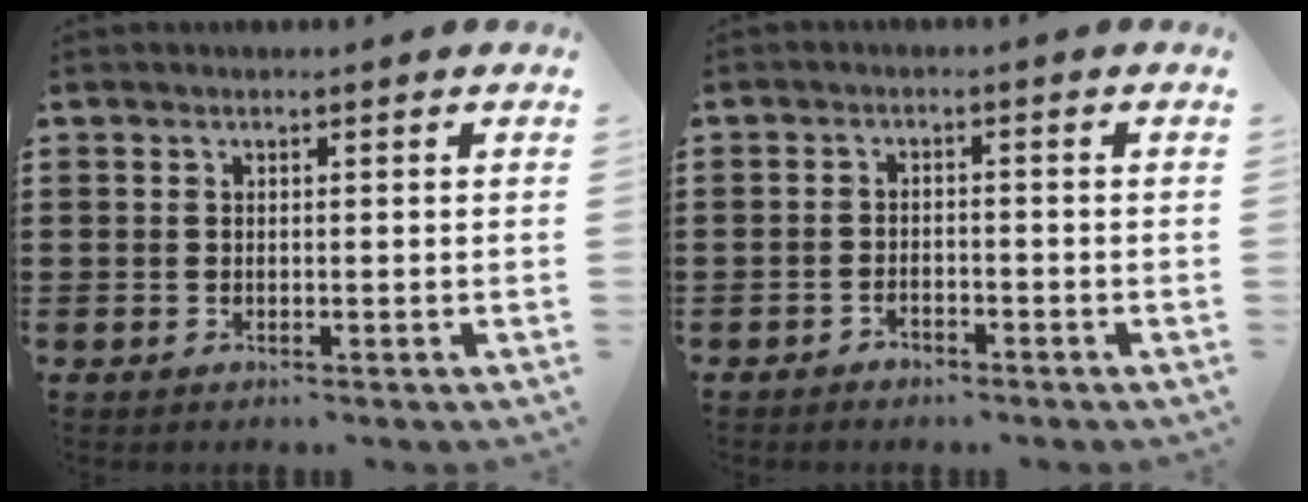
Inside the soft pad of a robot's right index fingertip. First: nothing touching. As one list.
[{"total": 1.5, "force": [-1.4, 0.3, 0.2], "torque": [-0.010, -0.002, -0.029]}]